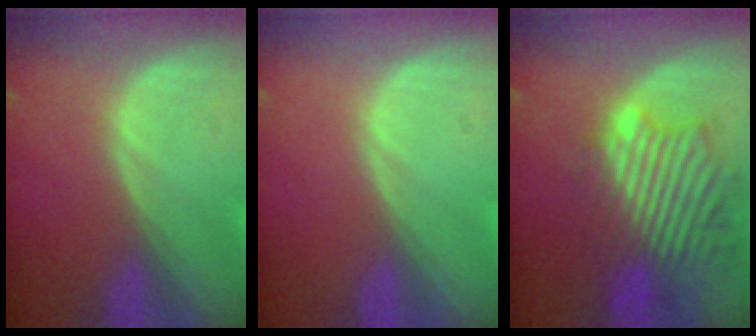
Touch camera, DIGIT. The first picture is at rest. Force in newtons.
{"total": 0.0}
{"total": 10.8, "press": 10.1, "slide": 4.0}